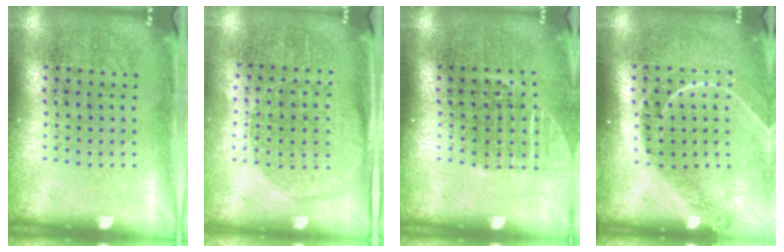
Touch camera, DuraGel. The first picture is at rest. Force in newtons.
{"total": 1.3, "press": 1.2, "slide": 0.5}
{"total": 1.1, "press": 1.0, "slide": 0.5}
{"total": 1.2, "press": 1.2, "slide": 0.1}